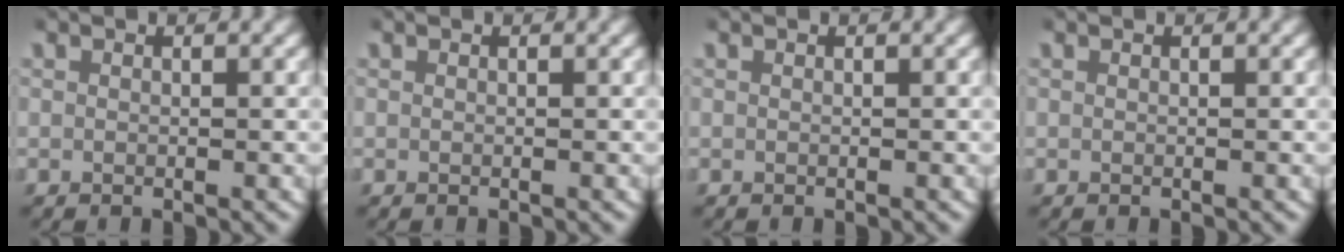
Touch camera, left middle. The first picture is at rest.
{"total": 0.0}
{"total": 0.0}
{"total": 0.0}